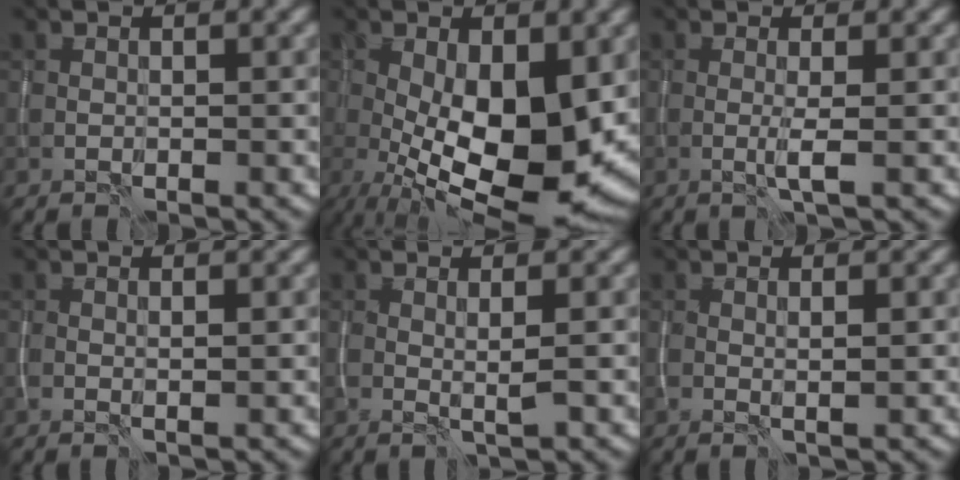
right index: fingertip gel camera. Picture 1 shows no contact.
{"total": 13.6, "force": [-2.0, 6.0, 12.0], "torque": [-0.186, -0.013, -0.029]}
{"total": 1.3, "force": [-0.3, 0.0, 1.3], "torque": [-0.027, -0.005, -0.007]}
{"total": 0.7, "force": [0.2, 0.0, 0.6], "torque": [-0.009, -0.002, 0.001]}
{"total": 1.4, "force": [0.2, 0.1, 1.4], "torque": [-0.024, -0.007, 0.003]}
{"total": 1.0, "force": [0.2, 0.1, 0.9], "torque": [-0.013, -0.002, 0.002]}